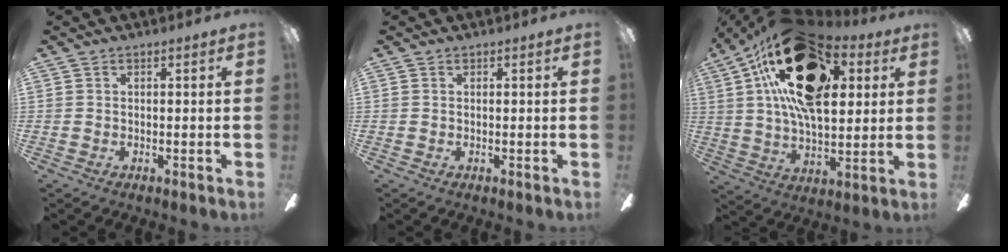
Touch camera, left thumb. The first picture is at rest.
{"total": 0.0}
{"total": 28.1, "force": [11.2, 14.9, 21.1], "torque": [-0.365, -0.027, 0.188]}